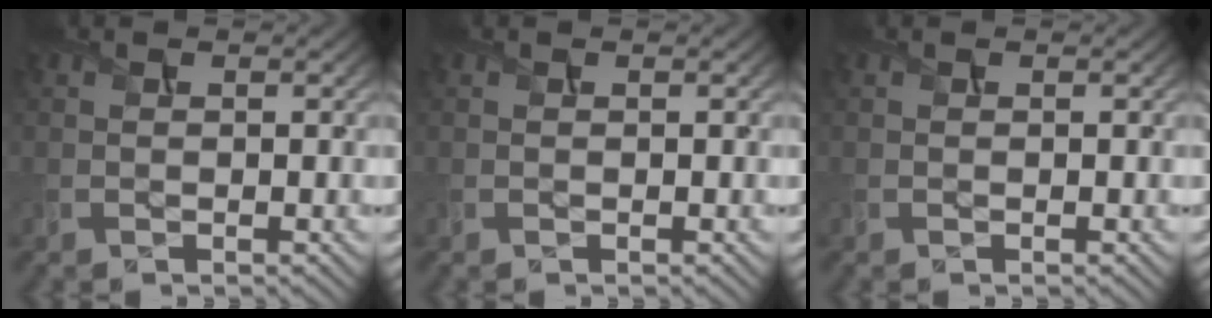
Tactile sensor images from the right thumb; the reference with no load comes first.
{"total": 0.0}
{"total": 0.0}